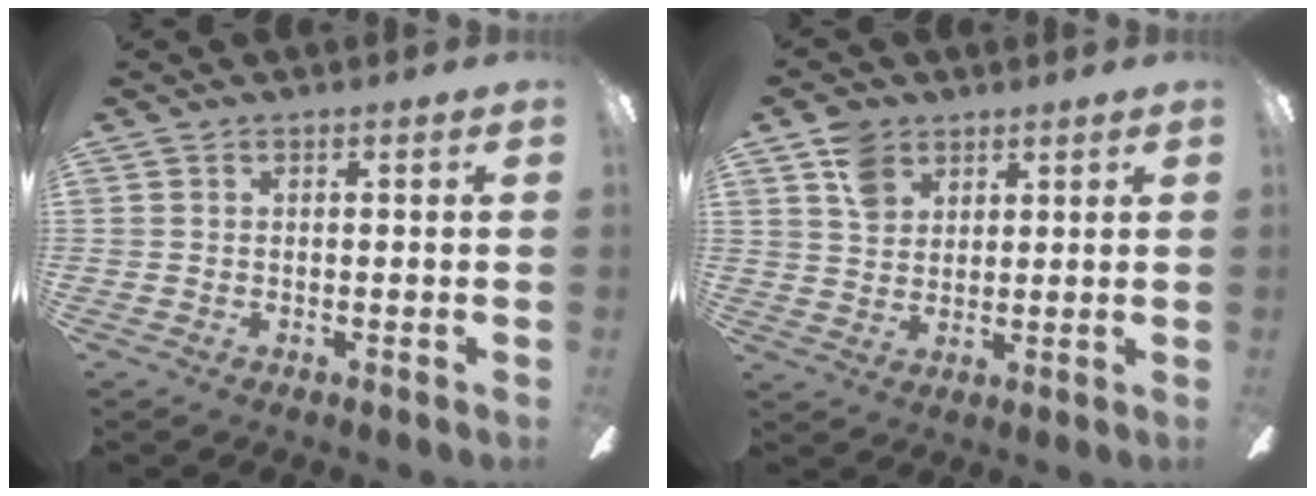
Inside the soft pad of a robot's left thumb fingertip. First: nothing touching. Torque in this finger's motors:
{"motor_torque": [0.10, -0.09, -0.16, 0.03, 0.02]}